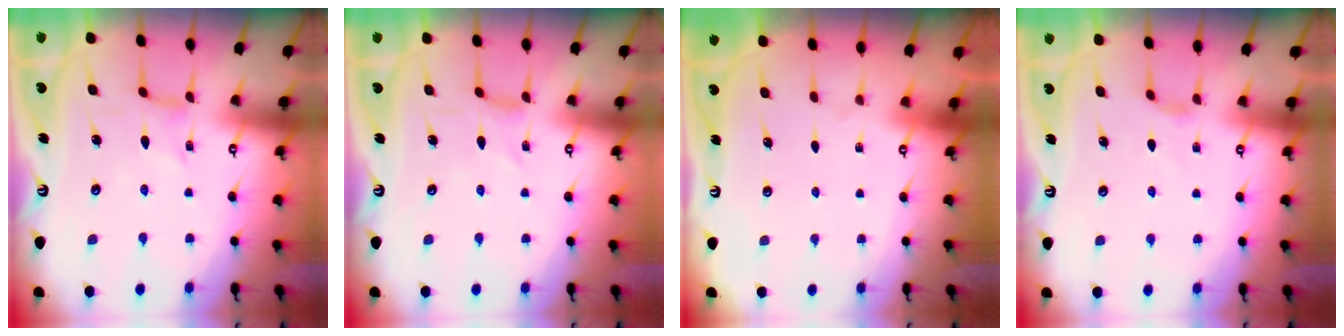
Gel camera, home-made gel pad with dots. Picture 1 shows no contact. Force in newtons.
{"total": 0.0}
{"total": 0.0}
{"total": 0.7, "press": 0.6, "slide": 0.3}